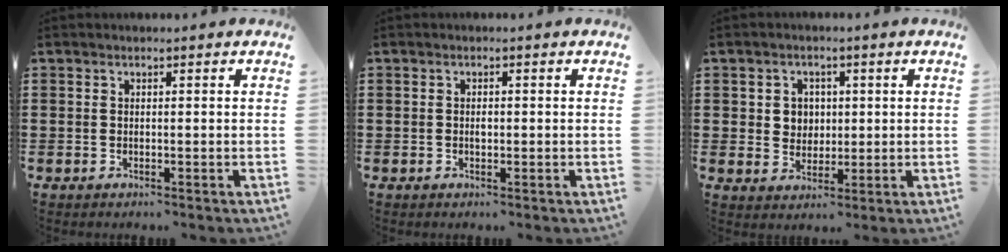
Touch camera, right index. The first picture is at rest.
{"total": 1.0, "force": [0.0, 0.5, 0.8], "torque": [-0.017, 0.002, -0.001]}
{"total": 3.4, "force": [0.7, 3.2, 1.0], "torque": [-0.035, 0.010, 0.011]}